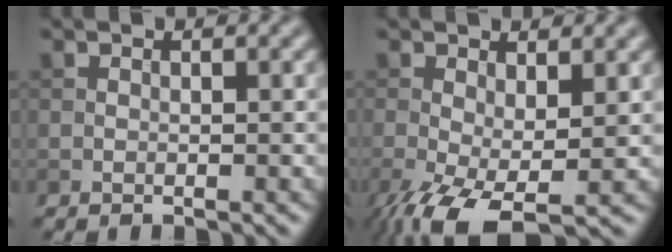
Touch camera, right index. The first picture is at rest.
{"total": 6.5, "force": [-2.3, 2.9, 5.3], "torque": [-0.125, -0.026, -0.037]}